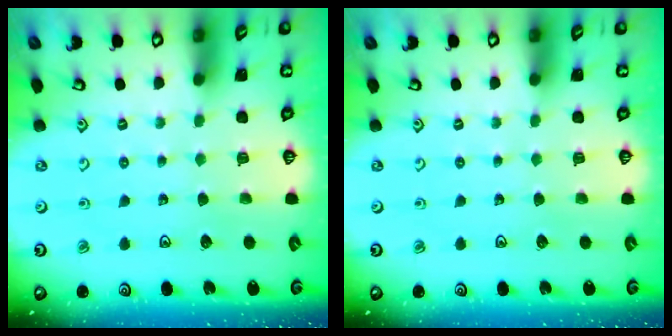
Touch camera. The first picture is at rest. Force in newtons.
{"total": 0.0}